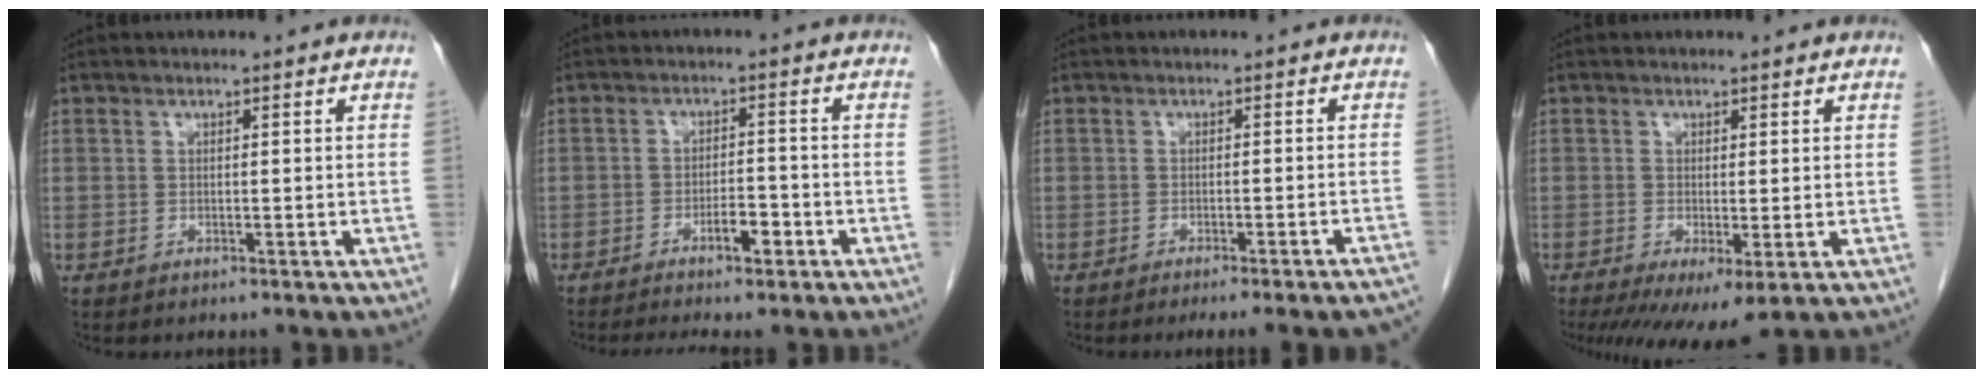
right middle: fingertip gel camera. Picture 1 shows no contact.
{"total": 5.5, "force": [-3.2, 1.2, 4.3], "torque": [-0.083, -0.004, -0.051]}
{"total": 10.5, "force": [-9.6, -0.3, 4.3], "torque": [-0.030, -0.014, -0.108]}
{"total": 7.0, "force": [-2.8, 1.7, 6.2], "torque": [-0.091, -0.021, -0.039]}